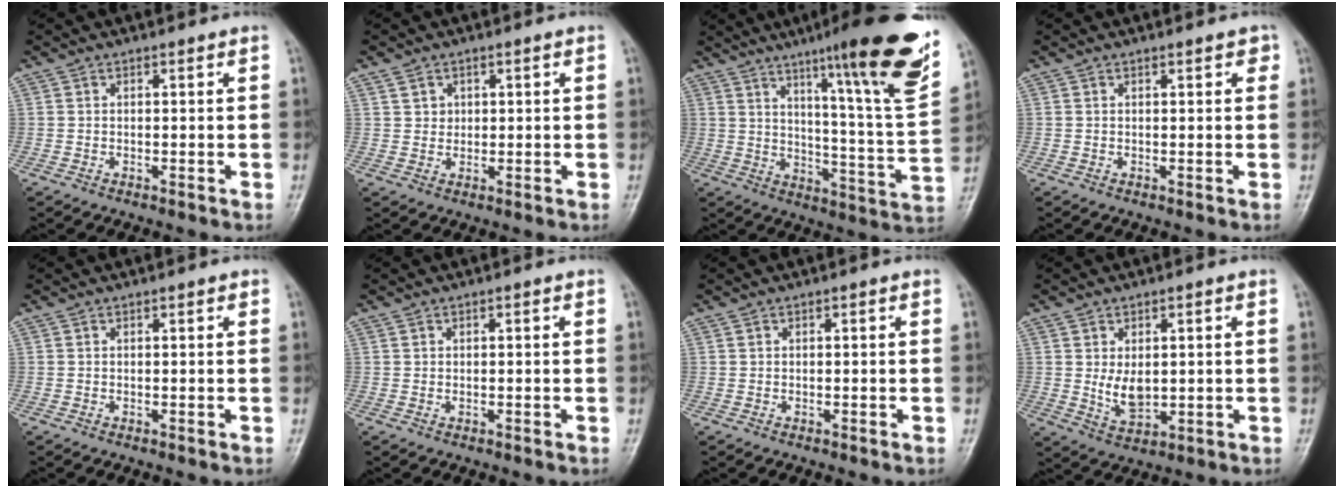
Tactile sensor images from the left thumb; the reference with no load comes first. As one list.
[{"total": 2.2, "force": [0.9, 2.0, 0.3], "torque": [0.007, -0.006, 0.017]}, {"total": 23.0, "force": [14.4, 1.8, 17.8], "torque": [-0.229, -0.068, 0.209]}, {"total": 1.7, "force": [0.9, 0.7, 1.3], "torque": [-0.010, 0.000, 0.009]}, {"total": 0.0}, {"total": 0.0}, {"total": 0.0}, {"total": 5.7, "force": [0.4, 3.6, 4.5], "torque": [-0.065, -0.009, 0.018]}]